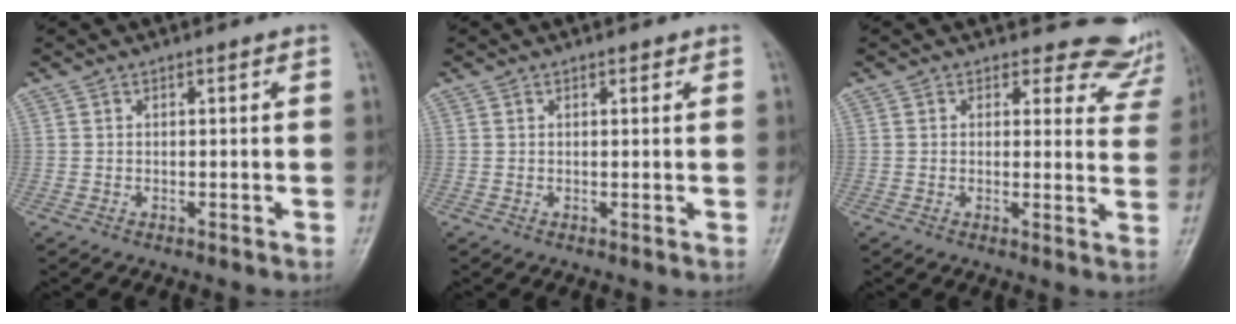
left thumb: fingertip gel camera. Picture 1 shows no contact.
{"total": 1.0, "force": [0.6, 0.4, 0.6], "torque": [-0.006, -0.001, 0.006]}
{"total": 9.3, "force": [8.5, 3.8, -0.4], "torque": [0.059, -0.066, 0.061]}